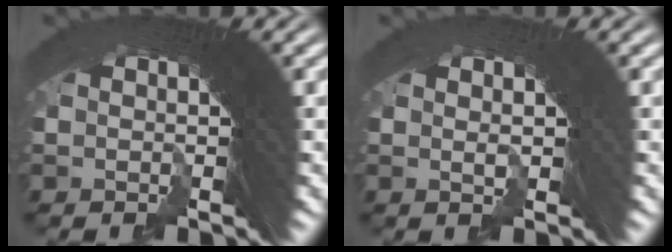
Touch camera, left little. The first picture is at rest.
{"total": 1.4, "force": [0.1, 1.0, 0.9], "torque": [-0.014, 0.001, 0.000]}